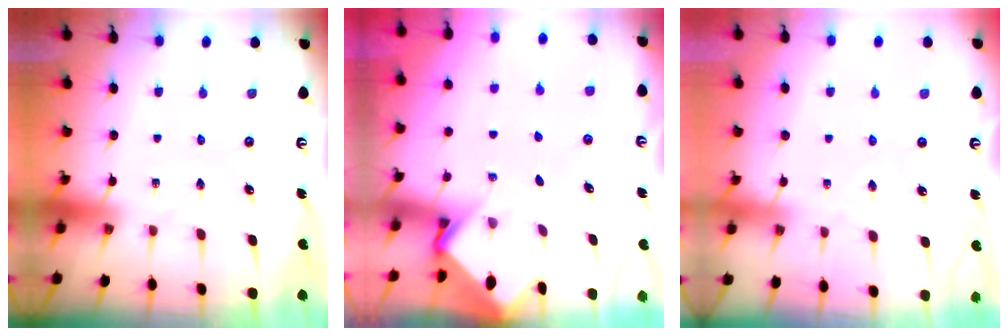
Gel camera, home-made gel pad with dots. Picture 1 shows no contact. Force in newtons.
{"total": 3.0, "press": 3.0, "slide": 0.2}
{"total": 2.6, "press": 2.5, "slide": 0.5}